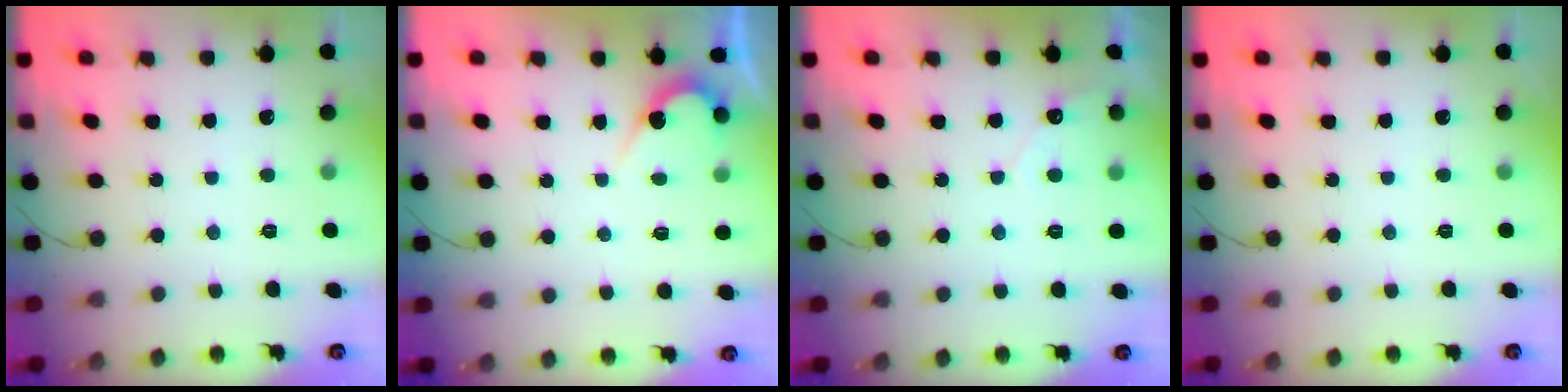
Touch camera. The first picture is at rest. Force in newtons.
{"total": 3.8, "press": 3.8, "slide": 0.2}
{"total": 3.1, "press": 3.1, "slide": 0.1}
{"total": 0.0}